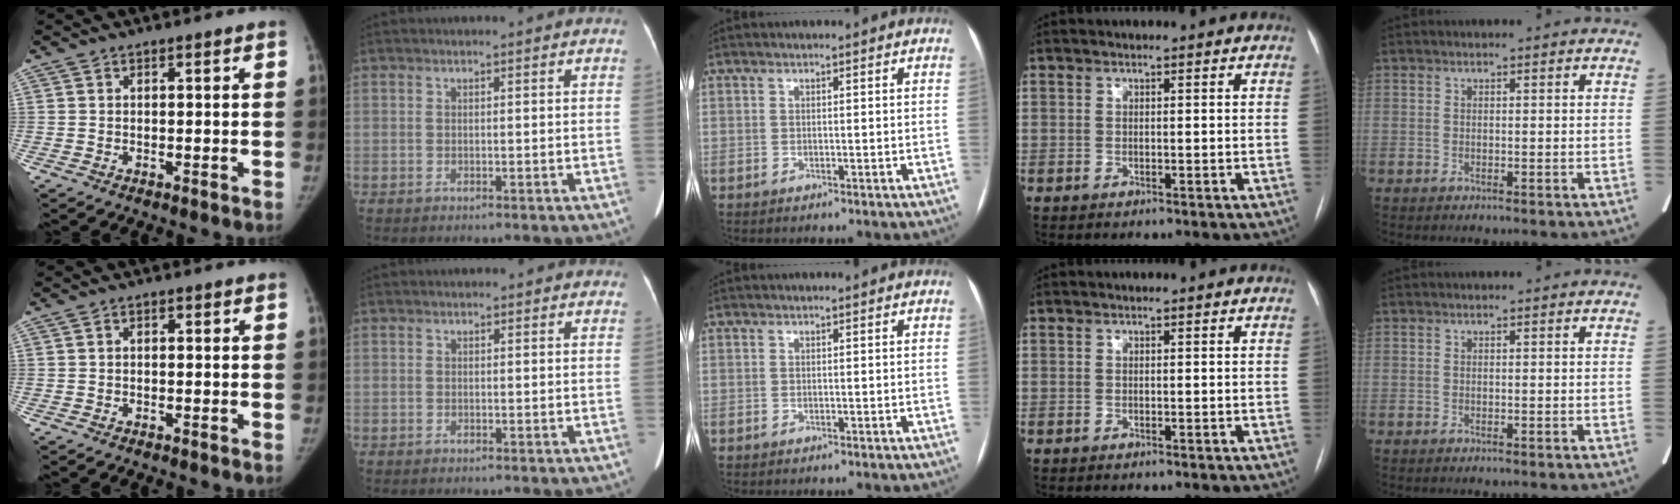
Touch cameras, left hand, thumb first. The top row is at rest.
{"thumb": {"total": 0.7, "force": [-0.1, 0.5, 0.4], "torque": [0.001, 0.003, -0.007]}, "index": {"total": 0.7, "force": [0.2, 0.7, 0.0], "torque": [0.006, 0.003, -0.003]}}